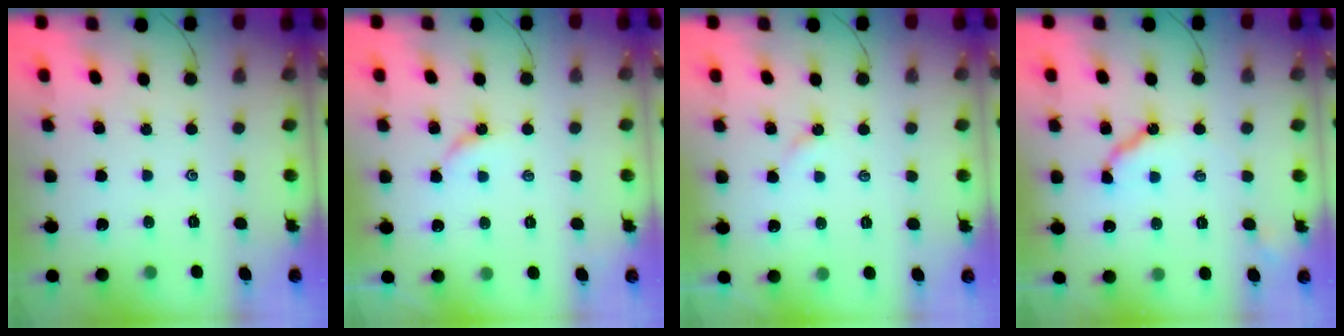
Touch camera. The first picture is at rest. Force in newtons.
{"total": 3.6, "press": 3.6, "slide": 0.4}
{"total": 2.2, "press": 2.2, "slide": 0.4}
{"total": 9.7, "press": 9.6, "slide": 1.0}